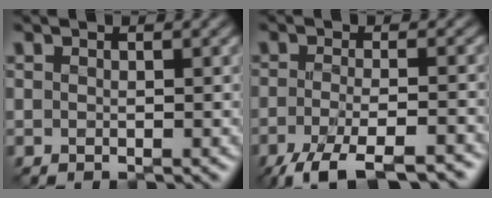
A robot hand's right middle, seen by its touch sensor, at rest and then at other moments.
{"total": 7.6, "force": [-5.3, 1.9, 5.1], "torque": [-0.086, -0.009, -0.090]}